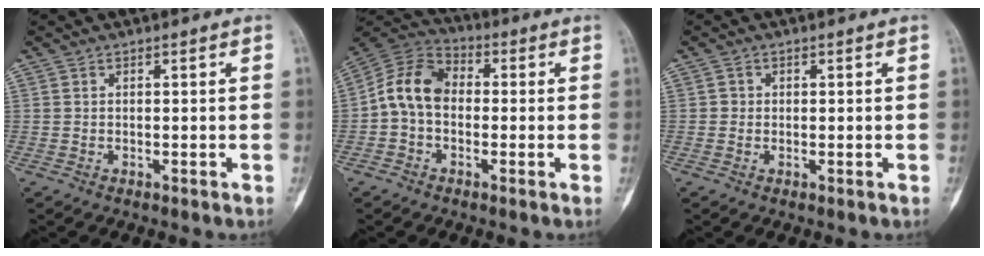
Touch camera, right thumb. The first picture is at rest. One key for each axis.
{"total": 10.1, "fx": -0.7, "fy": 7.5, "fz": 6.8, "tx": -0.114, "ty": 0.031, "tz": -0.030}
{"total": 0.9, "fx": 0.0, "fy": 0.9, "fz": 0.1, "tx": 0.004, "ty": 0.003, "tz": 0.000}